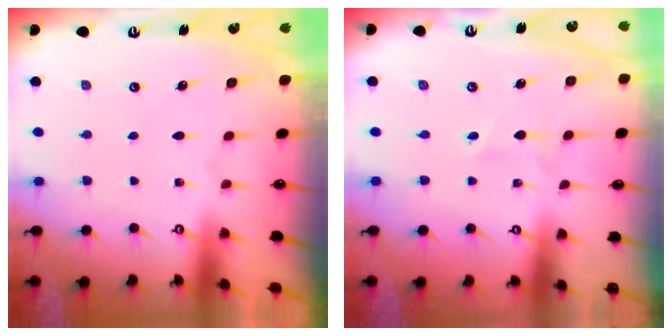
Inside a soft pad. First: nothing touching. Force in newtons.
{"total": 1.5, "press": 1.4, "slide": 0.5}